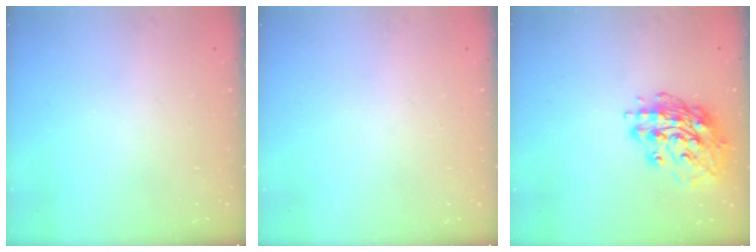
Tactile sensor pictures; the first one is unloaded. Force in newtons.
{"total": 0.0}
{"total": 15.3, "press": 15.3, "slide": 0.8}